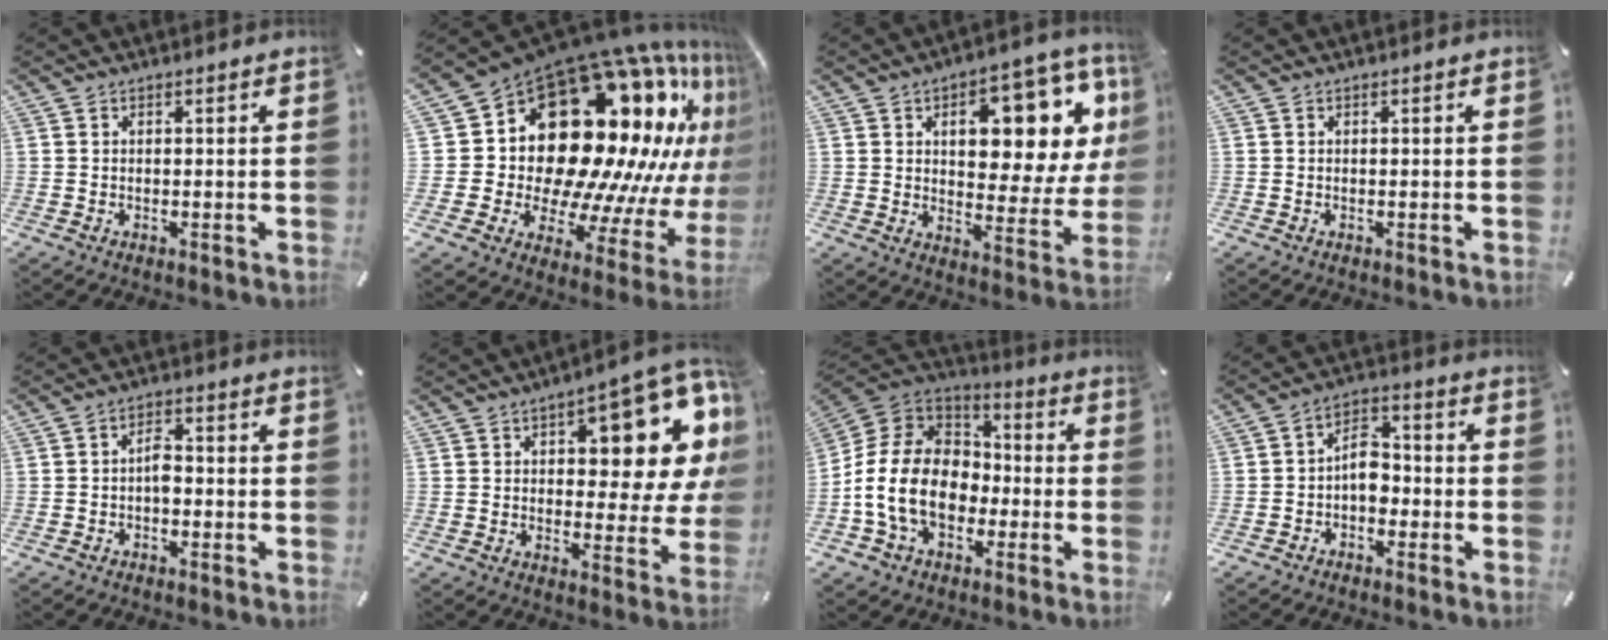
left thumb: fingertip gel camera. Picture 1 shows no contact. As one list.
[{"total": 29.5, "force": [11.7, 18.8, 19.5], "torque": [-0.308, -0.162, 0.246]}, {"total": 16.8, "force": [7.6, 8.8, 12.1], "torque": [-0.151, -0.055, 0.122]}, {"total": 0.0}, {"total": 3.6, "force": [-1.0, 2.1, 2.7], "torque": [-0.052, 0.011, -0.020]}, {"total": 16.4, "force": [8.0, 7.1, 12.4], "torque": [-0.143, -0.065, 0.127]}, {"total": 16.9, "force": [-4.7, 12.9, 9.9], "torque": [-0.220, 0.035, -0.080]}, {"total": 7.7, "force": [-1.9, 5.2, 5.4], "torque": [-0.091, 0.020, -0.033]}]